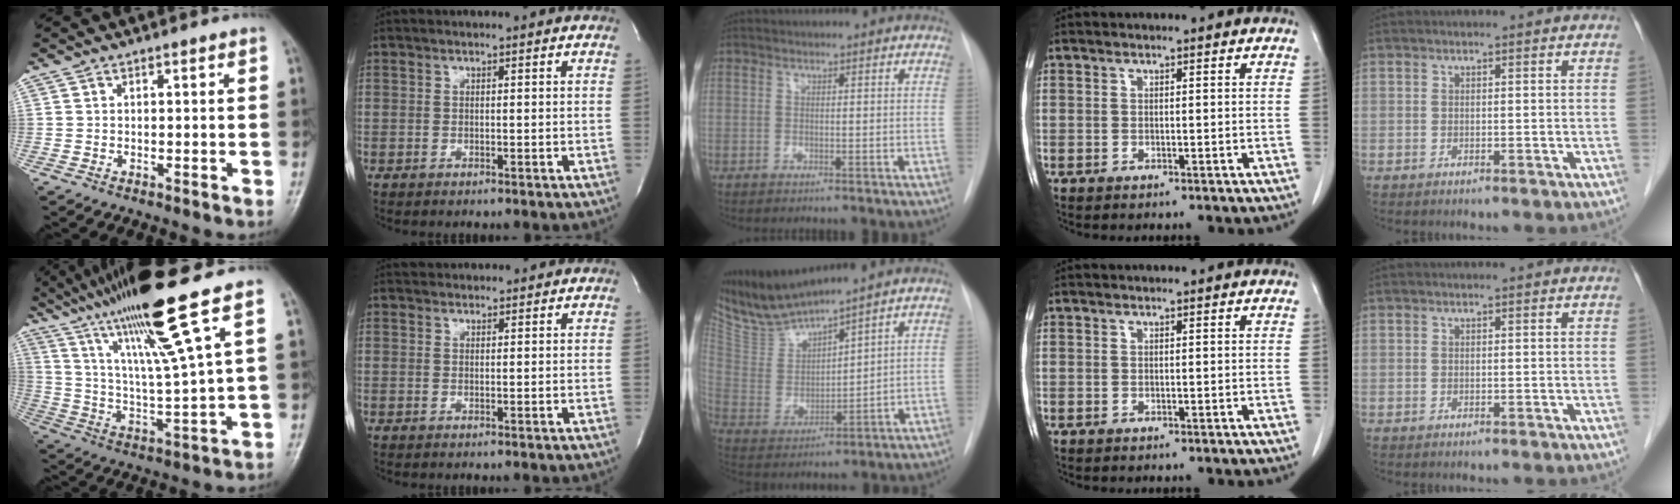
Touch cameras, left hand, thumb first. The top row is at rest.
{"thumb": {"total": 17.5, "force": [10.9, -0.7, 13.7], "torque": [-0.238, -0.041, 0.194]}, "index": {"total": 2.8, "force": [2.6, 0.9, 0.2], "torque": [0.001, 0.026, 0.038]}, "middle": {"total": 10.8, "force": [10.1, -0.4, 3.8], "torque": [-0.090, -0.003, 0.212]}}